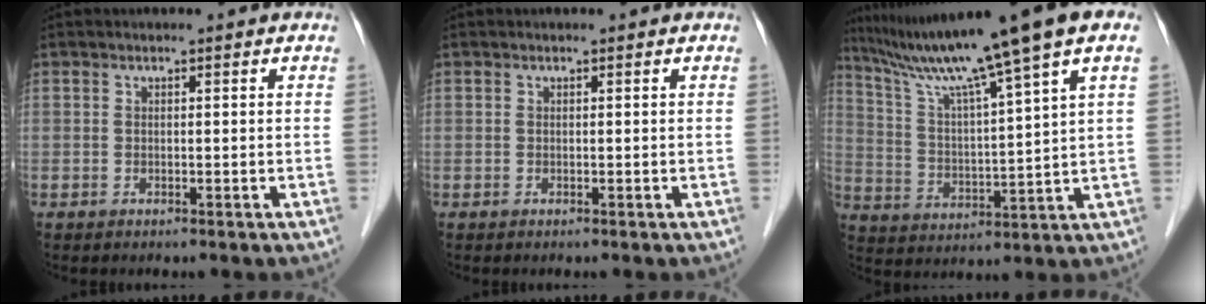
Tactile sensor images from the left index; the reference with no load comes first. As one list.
[{"total": 0.0}, {"total": 17.0, "force": [11.7, -1.6, 12.2], "torque": [-0.198, 0.015, 0.187]}]